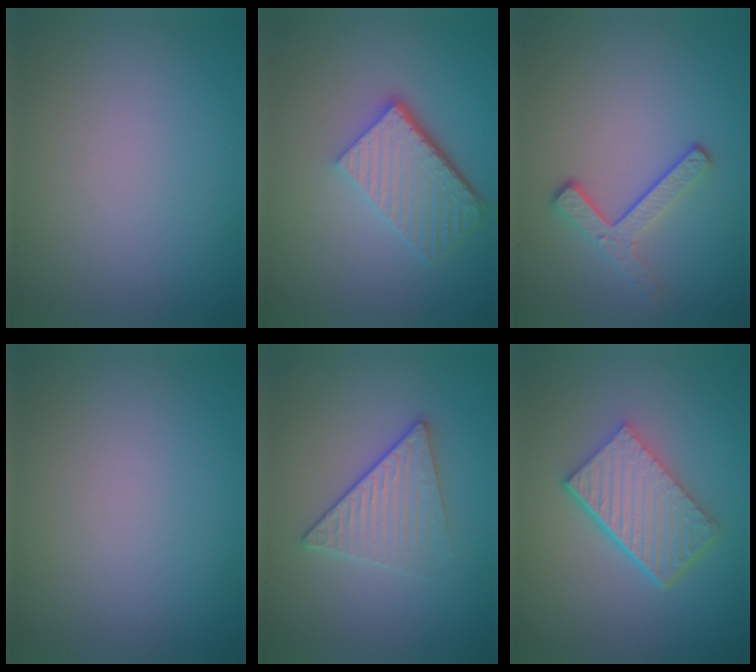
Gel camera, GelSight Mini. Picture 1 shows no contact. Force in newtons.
{"total": 5.7, "press": 3.9, "slide": 4.2}
{"total": 3.0, "press": 2.2, "slide": 2.0}
{"total": 0.0}
{"total": 3.3, "press": 3.0, "slide": 1.3}
{"total": 6.4, "press": 4.4, "slide": 4.6}